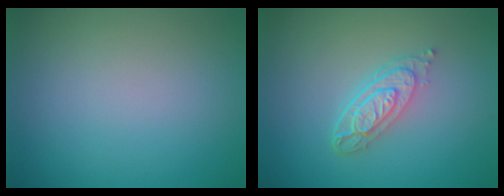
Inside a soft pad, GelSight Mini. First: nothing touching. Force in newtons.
{"total": 4.0, "press": 2.9, "slide": 2.7}